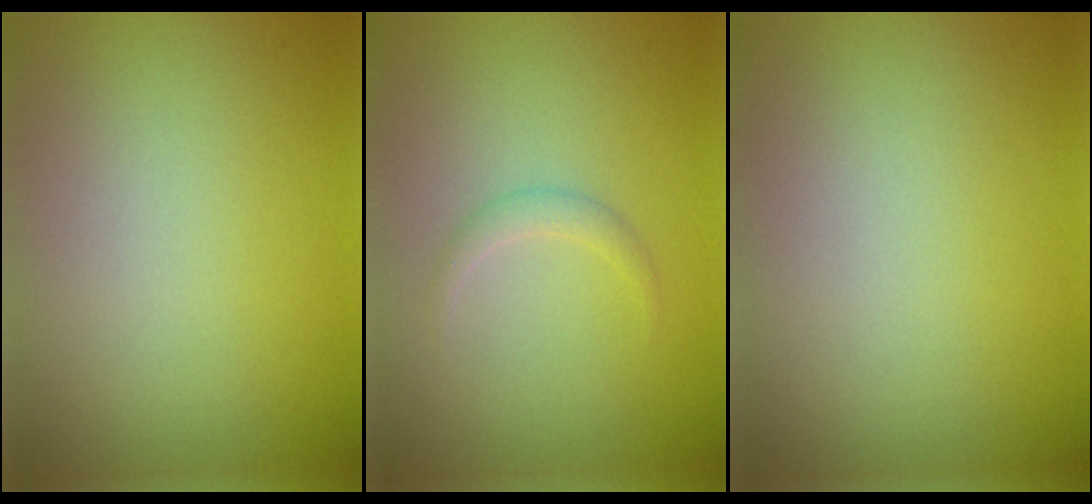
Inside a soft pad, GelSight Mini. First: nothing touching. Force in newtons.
{"total": 1.1, "press": 1.1, "slide": 0.1}
{"total": 0.0}